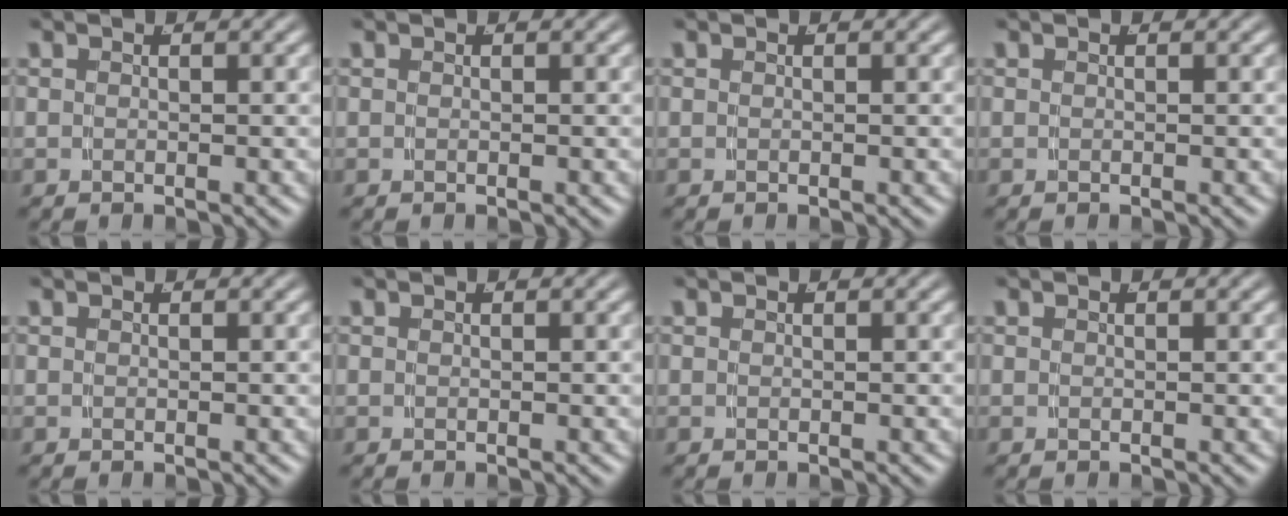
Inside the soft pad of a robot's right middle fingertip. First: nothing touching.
{"total": 0.0}
{"total": 0.0}
{"total": 0.0}
{"total": 0.0}
{"total": 0.0}
{"total": 0.0}
{"total": 0.0}